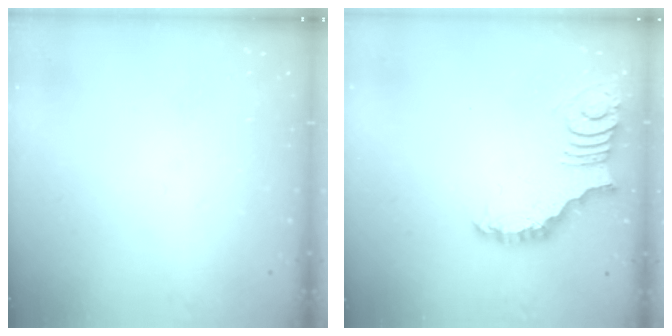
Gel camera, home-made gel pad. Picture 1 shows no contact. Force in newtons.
{"total": 3.0, "press": 3.0, "slide": 0.2}